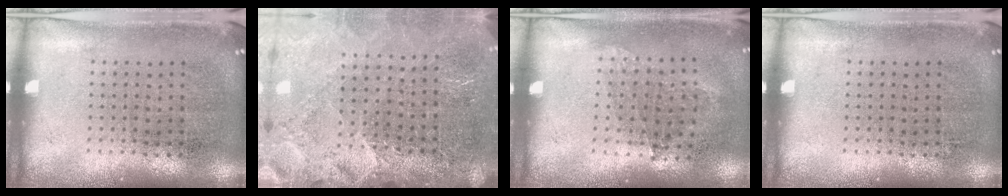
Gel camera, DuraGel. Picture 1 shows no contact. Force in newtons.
{"total": 3.3, "press": 3.0, "slide": 1.2}
{"total": 1.0, "press": 0.8, "slide": 0.6}
{"total": 0.0}